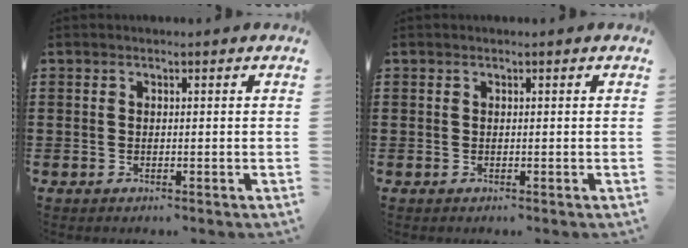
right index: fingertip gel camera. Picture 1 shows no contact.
{"total": 0.0}